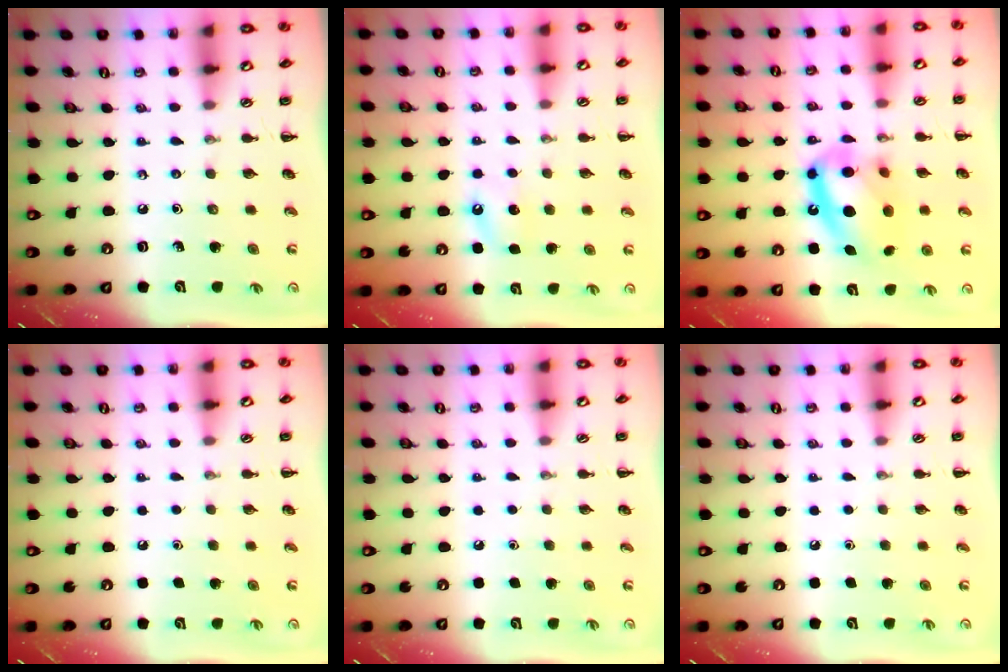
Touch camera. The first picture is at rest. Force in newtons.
{"total": 6.9, "press": 6.7, "slide": 1.8}
{"total": 16.0, "press": 15.6, "slide": 3.6}
{"total": 1.8, "press": 1.8, "slide": 0.1}
{"total": 1.7, "press": 1.7, "slide": 0.1}
{"total": 1.6, "press": 1.6, "slide": 0.1}